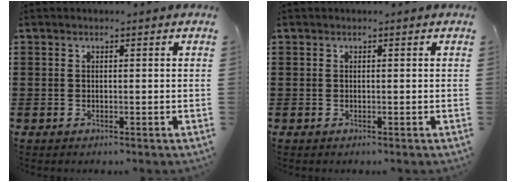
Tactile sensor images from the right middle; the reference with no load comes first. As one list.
[{"total": 0.0}]